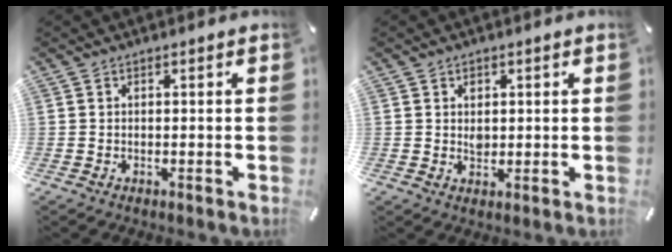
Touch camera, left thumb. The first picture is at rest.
{"total": 2.2, "force": [0.4, 1.9, 1.0], "torque": [-0.007, -0.002, 0.003]}